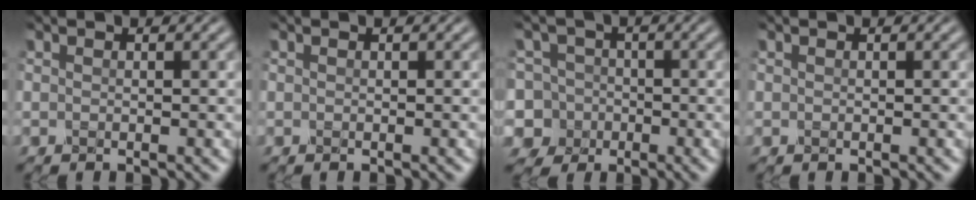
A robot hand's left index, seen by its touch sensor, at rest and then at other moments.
{"total": 0.0}
{"total": 9.0, "force": [-2.8, 8.4, 1.8], "torque": [-0.047, 0.006, -0.088]}
{"total": 0.0}